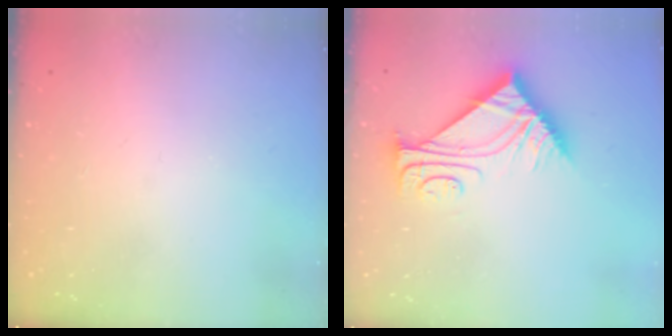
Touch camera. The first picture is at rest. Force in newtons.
{"total": 9.4, "press": 9.4, "slide": 0.2}